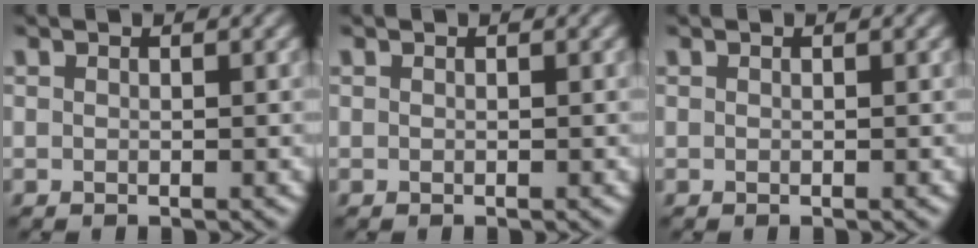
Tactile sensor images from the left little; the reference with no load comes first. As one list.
[{"total": 0.0}, {"total": 0.0}]